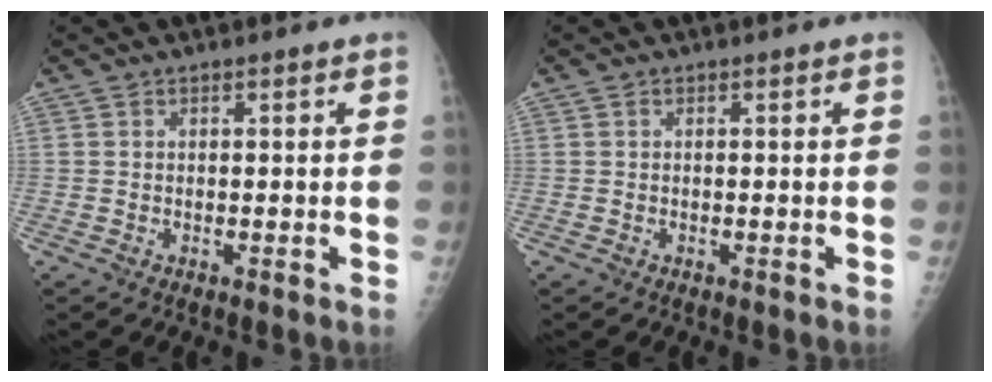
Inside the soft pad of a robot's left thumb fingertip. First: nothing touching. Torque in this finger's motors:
{"motor_torque": [0.05, 0.08, -0.06, -0.10, 0.00]}